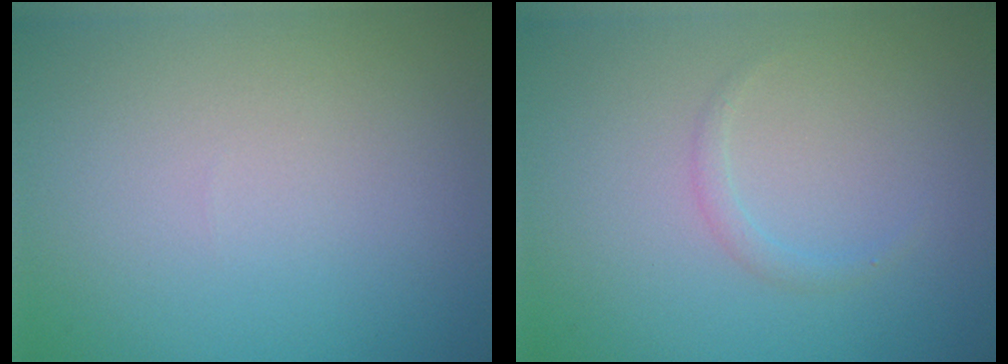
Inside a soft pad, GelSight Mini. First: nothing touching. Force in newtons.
{"total": 0.9, "press": 0.9, "slide": 0.0}